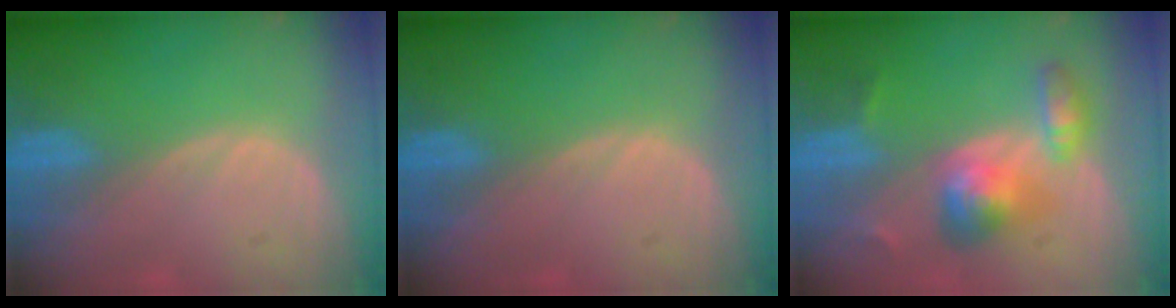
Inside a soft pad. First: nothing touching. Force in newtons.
{"total": 0.0}
{"total": 5.9, "press": 5.9, "slide": 0.1}